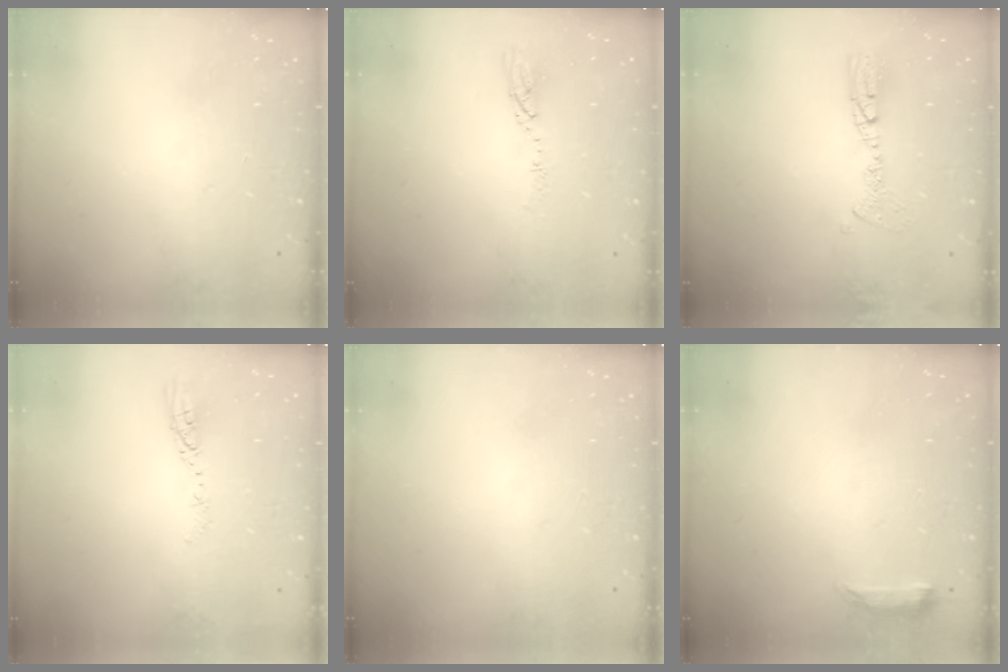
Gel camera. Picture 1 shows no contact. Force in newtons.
{"total": 3.5, "press": 3.5, "slide": 0.3}
{"total": 9.6, "press": 9.5, "slide": 1.9}
{"total": 4.0, "press": 3.9, "slide": 0.5}
{"total": 0.0}
{"total": 6.6, "press": 6.6, "slide": 0.6}